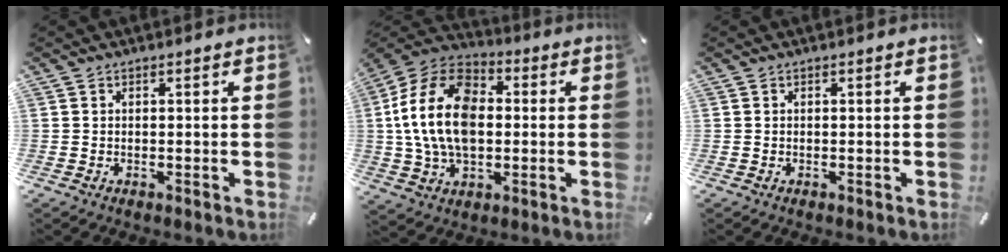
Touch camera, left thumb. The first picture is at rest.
{"total": 17.2, "force": [0.0, 12.3, 12.0], "torque": [-0.271, 0.013, -0.003]}
{"total": 0.0}